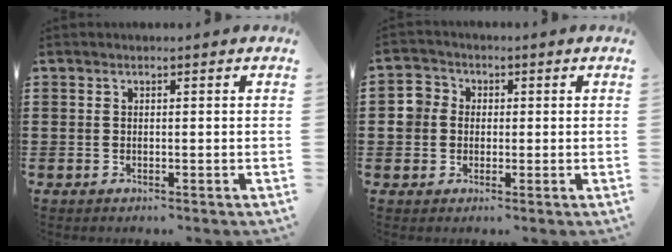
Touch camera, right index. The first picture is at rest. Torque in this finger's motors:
{"motor_torque": [0.59, -0.09, 0.10, 0.04]}